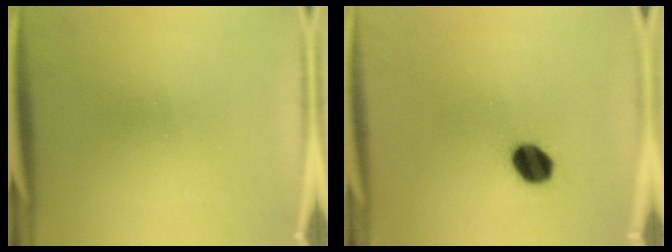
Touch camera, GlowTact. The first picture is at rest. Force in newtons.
{"total": 7.5}